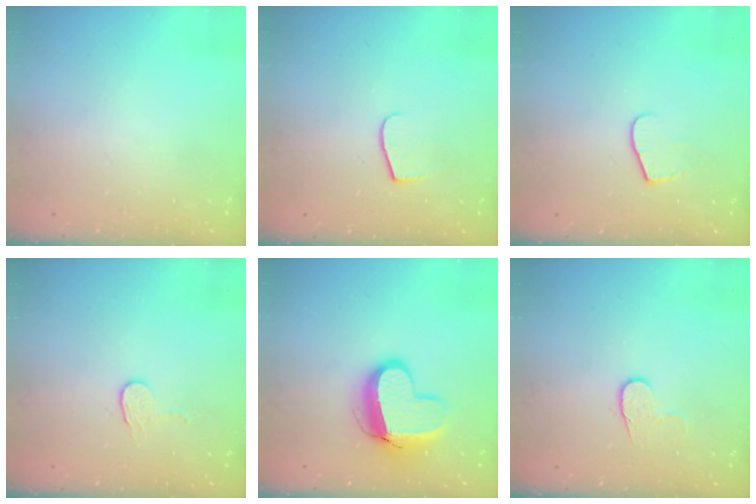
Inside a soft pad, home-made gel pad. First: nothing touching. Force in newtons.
{"total": 4.9, "press": 4.9, "slide": 0.5}
{"total": 5.7, "press": 5.7, "slide": 0.5}
{"total": 2.7, "press": 2.7, "slide": 0.2}
{"total": 11.6, "press": 11.6, "slide": 0.6}
{"total": 6.2, "press": 6.1, "slide": 0.6}